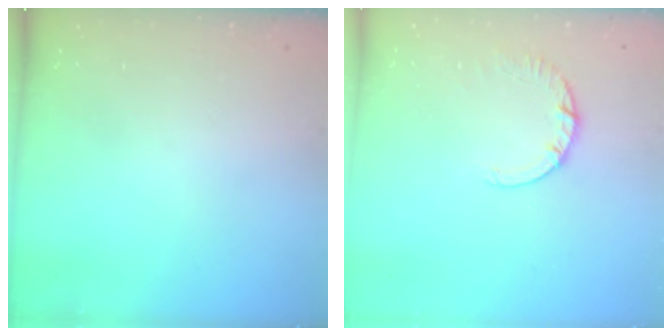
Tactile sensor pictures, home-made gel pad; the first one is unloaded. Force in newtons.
{"total": 2.4, "press": 2.4, "slide": 0.2}